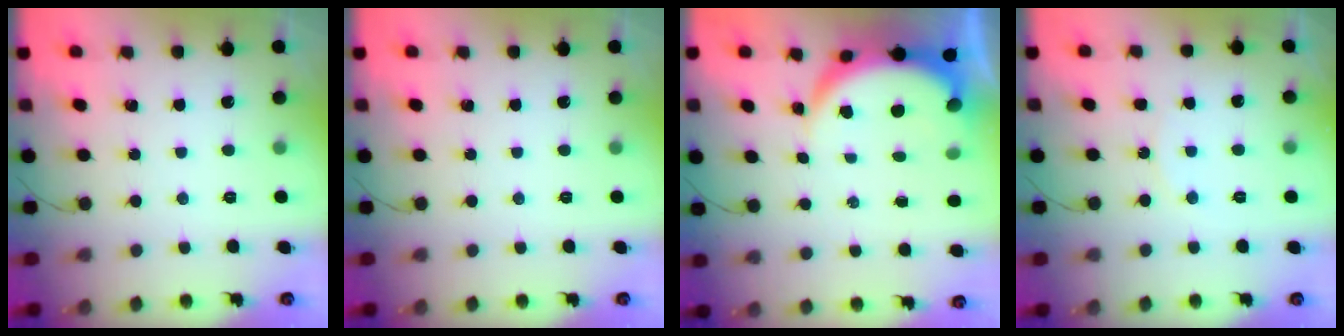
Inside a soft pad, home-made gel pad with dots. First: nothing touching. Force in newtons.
{"total": 0.0}
{"total": 6.4, "press": 6.3, "slide": 0.8}
{"total": 6.0, "press": 5.9, "slide": 0.7}